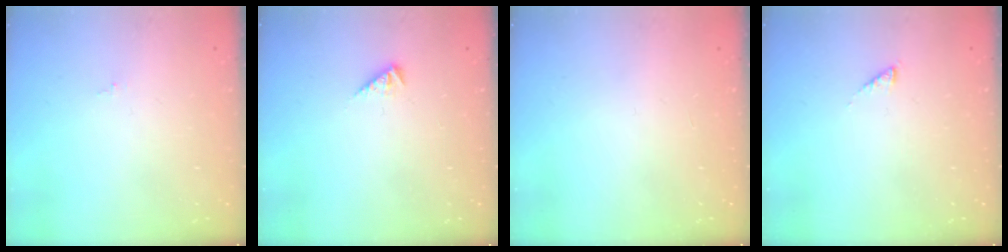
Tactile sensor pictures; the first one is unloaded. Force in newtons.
{"total": 2.7, "press": 2.7, "slide": 0.6}
{"total": 0.0}
{"total": 1.2, "press": 1.2, "slide": 0.3}